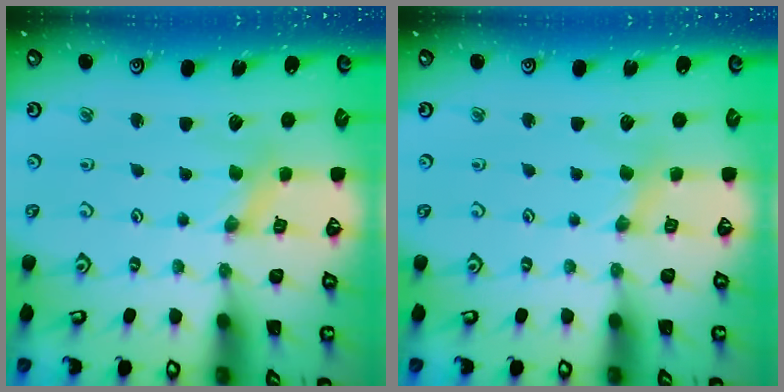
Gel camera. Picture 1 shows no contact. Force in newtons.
{"total": 1.5, "press": 1.5, "slide": 0.3}